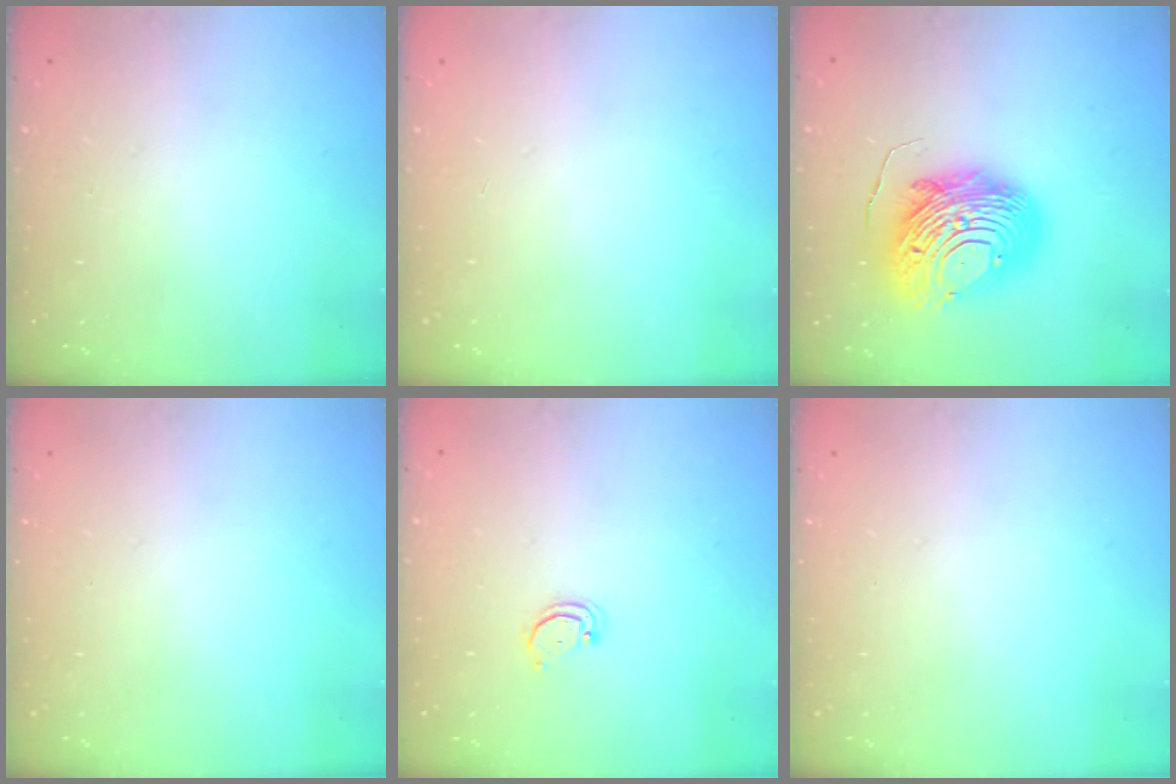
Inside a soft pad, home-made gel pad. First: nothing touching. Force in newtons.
{"total": 0.0}
{"total": 14.7, "press": 14.7, "slide": 1.1}
{"total": 0.0}
{"total": 1.9, "press": 1.9, "slide": 0.2}
{"total": 0.0}